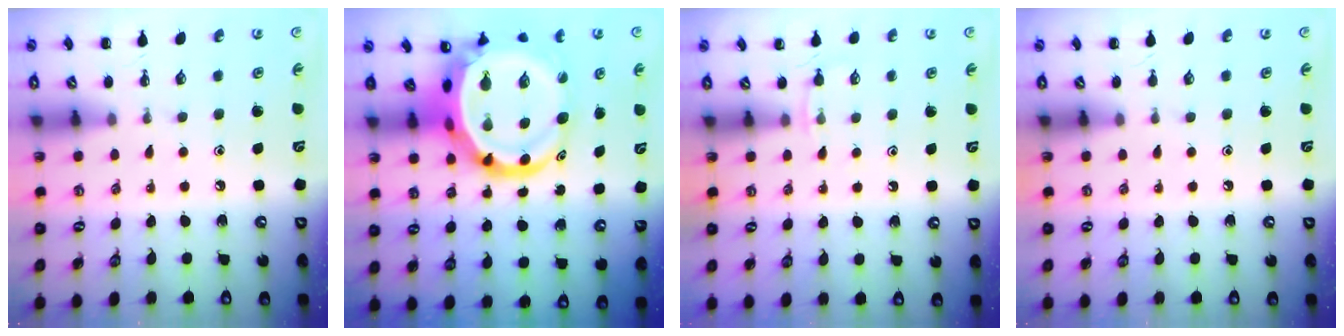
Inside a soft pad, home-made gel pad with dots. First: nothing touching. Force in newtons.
{"total": 14.2, "press": 13.7, "slide": 4.0}
{"total": 3.9, "press": 3.7, "slide": 1.2}
{"total": 0.0}